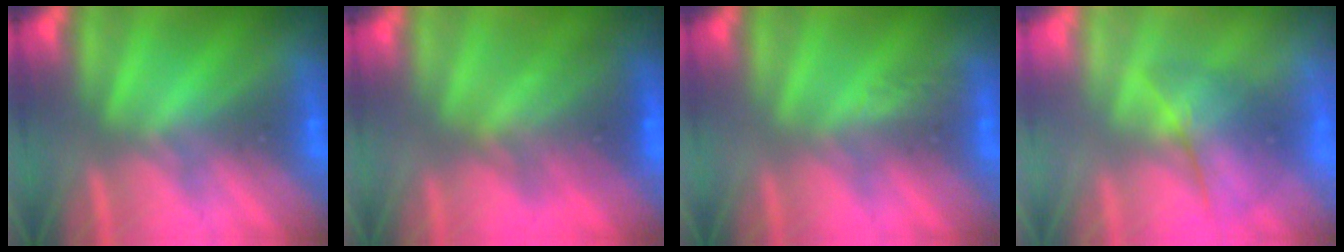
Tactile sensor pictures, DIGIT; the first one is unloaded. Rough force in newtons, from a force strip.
{"total": 7.4}
{"total": 2.8}
{"total": 2.2}